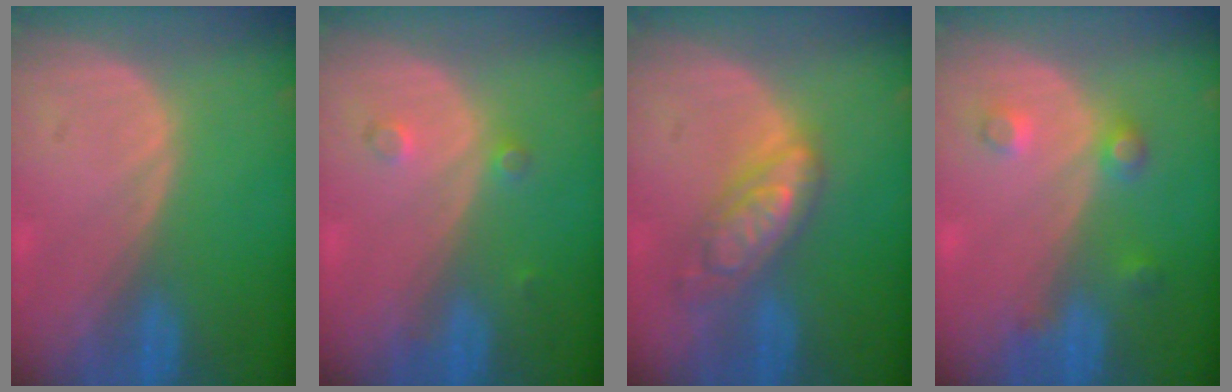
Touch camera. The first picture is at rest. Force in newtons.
{"total": 2.1, "press": 1.8, "slide": 1.1}
{"total": 6.4, "press": 6.4, "slide": 0.5}
{"total": 3.4, "press": 3.2, "slide": 1.1}